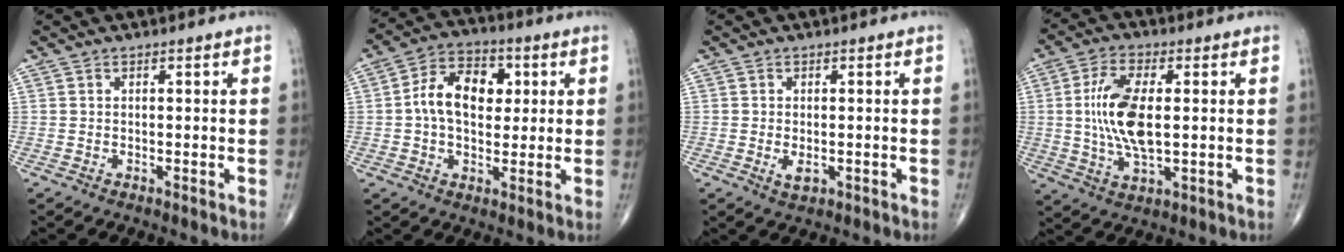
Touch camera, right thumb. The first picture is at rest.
{"total": 11.6, "force": [1.5, 7.7, 8.5], "torque": [-0.125, 0.017, 0.017]}
{"total": 2.3, "force": [-0.5, 1.3, 1.9], "torque": [-0.030, -0.003, -0.006]}
{"total": 12.2, "force": [0.7, 5.4, 10.9], "torque": [-0.220, -0.006, 0.015]}